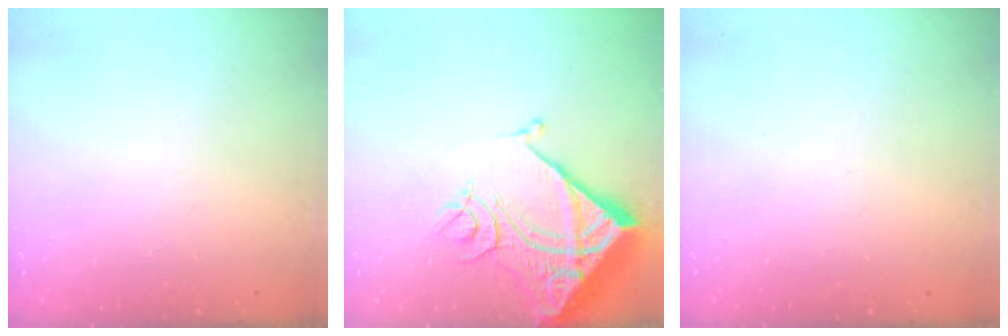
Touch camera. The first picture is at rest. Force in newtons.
{"total": 14.6, "press": 14.5, "slide": 2.0}
{"total": 0.0}